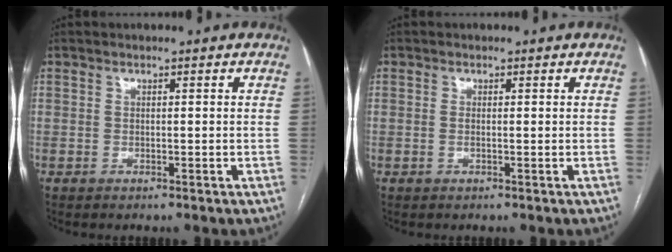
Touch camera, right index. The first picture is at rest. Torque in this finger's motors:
{"motor_torque": [-0.26, -0.03, -0.10, 0.00]}